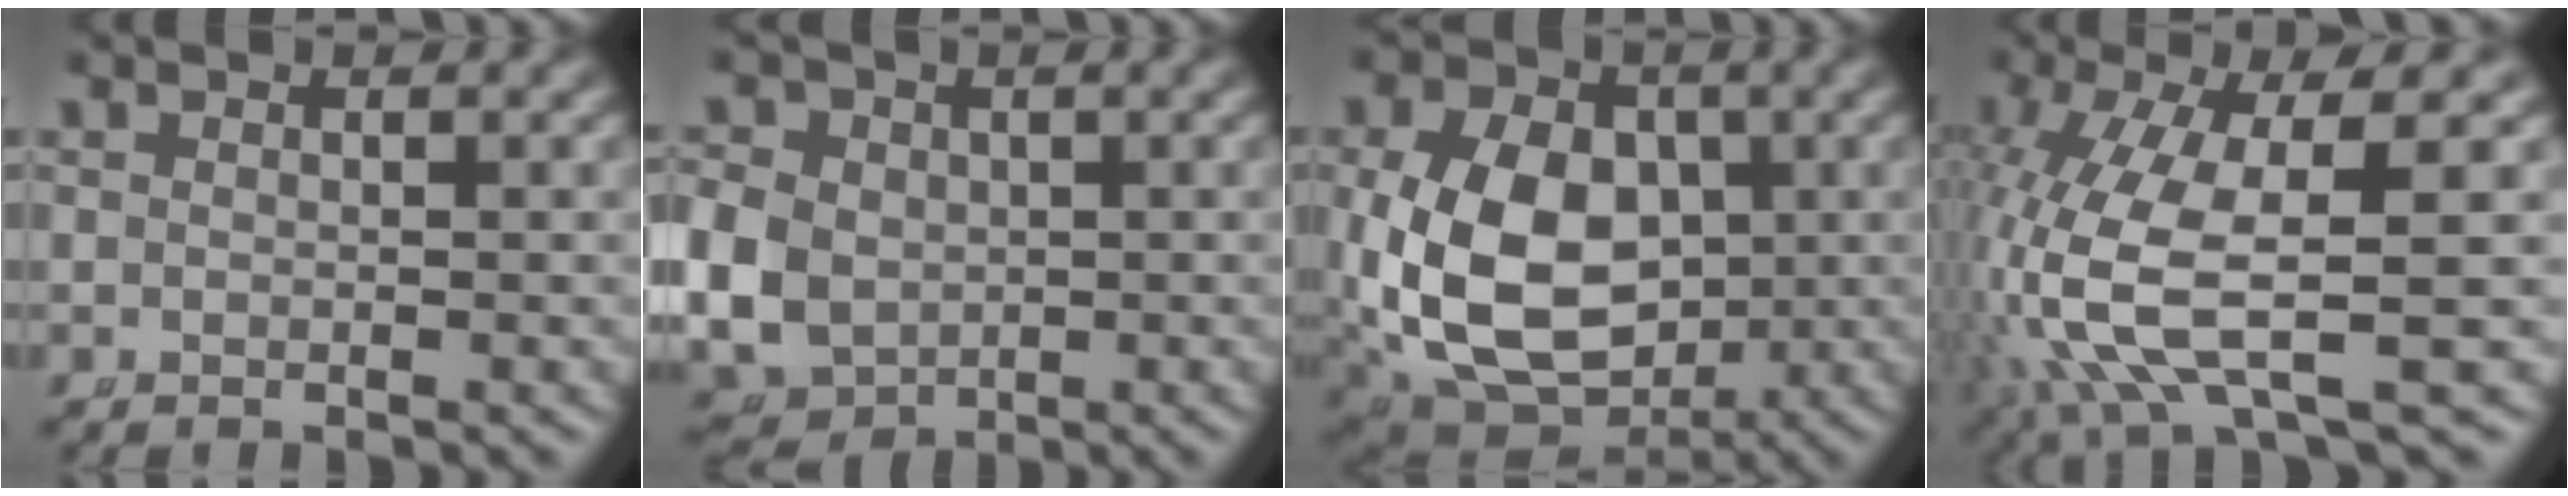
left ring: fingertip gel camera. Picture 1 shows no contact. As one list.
[{"total": 8.8, "force": [-1.6, 7.7, 3.8], "torque": [-0.112, -0.049, -0.008]}, {"total": 11.9, "force": [-1.3, 8.9, 7.8], "torque": [-0.174, -0.060, 0.010]}, {"total": 8.4, "force": [-1.3, 3.4, 7.5], "torque": [-0.180, -0.038, 0.004]}]